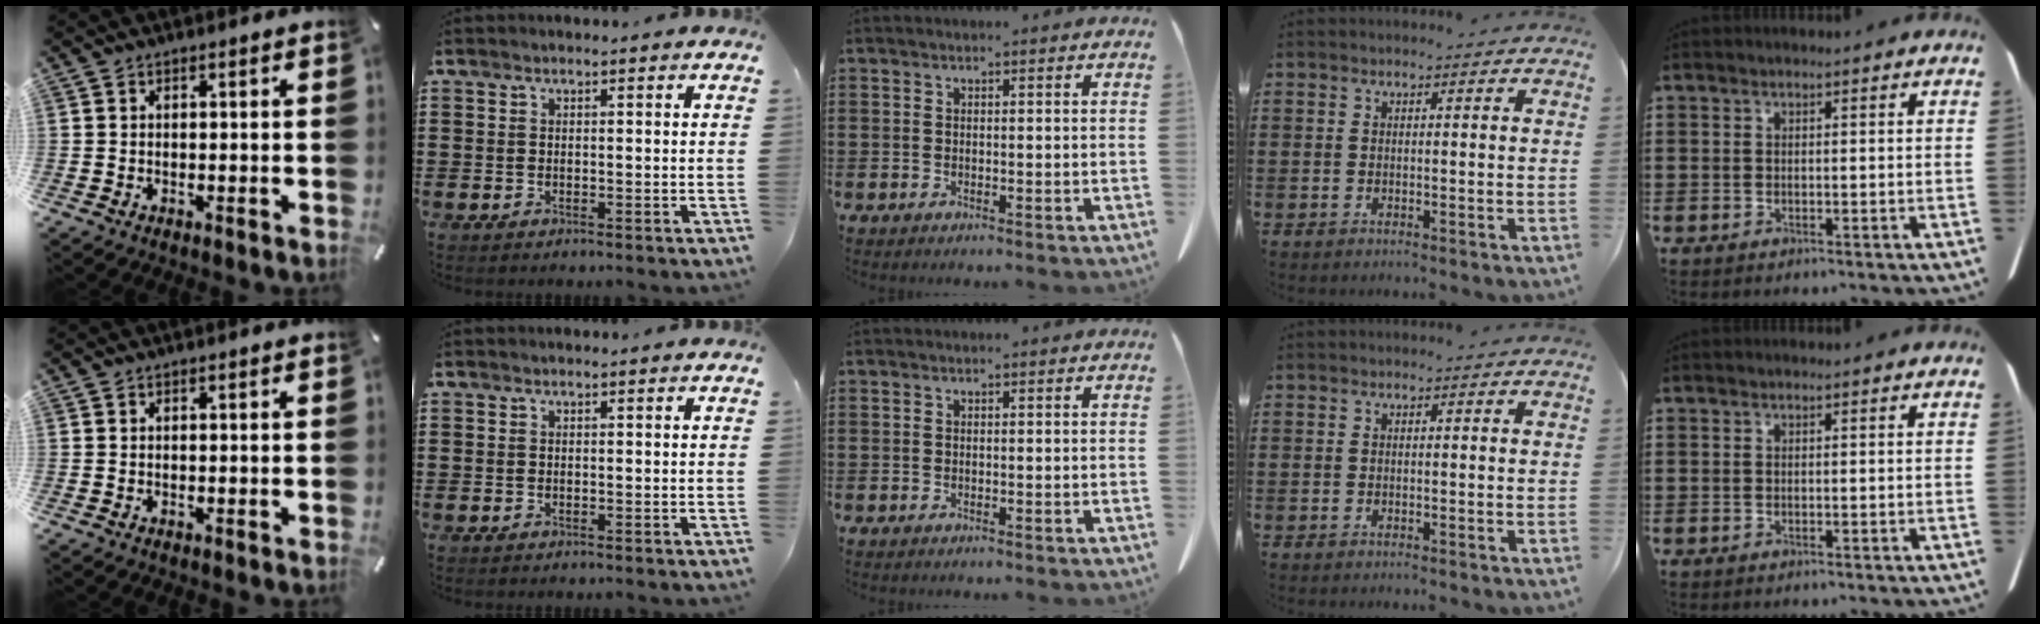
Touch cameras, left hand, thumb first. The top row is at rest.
{}